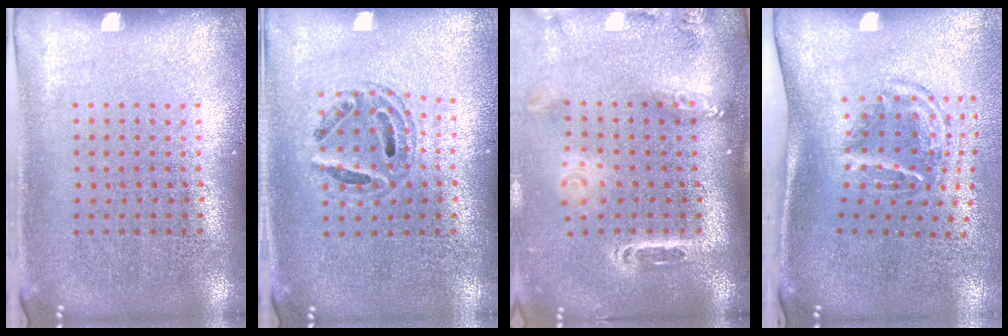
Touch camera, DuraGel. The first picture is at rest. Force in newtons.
{"total": 0.7, "press": 0.7, "slide": 0.1}
{"total": 2.6, "press": 1.9, "slide": 1.8}
{"total": 1.8, "press": 1.1, "slide": 1.4}